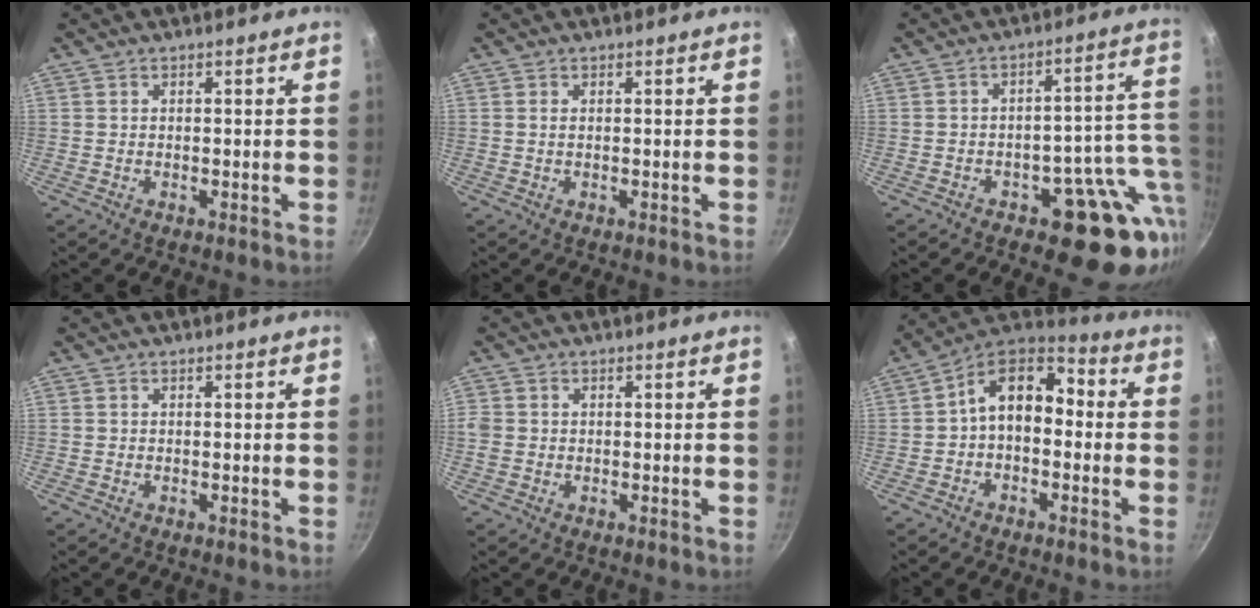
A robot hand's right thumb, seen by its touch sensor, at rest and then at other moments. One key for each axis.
{"total": 0.6, "fx": 0.1, "fy": 0.3, "fz": 0.5, "tx": -0.011, "ty": 0.001, "tz": 0.001}
{"total": 16.4, "fx": -6.3, "fy": 7.2, "fz": 13.3, "tx": -0.086, "ty": 0.057, "tz": -0.072}
{"total": 0.0}
{"total": 2.7, "fx": 0.0, "fy": 2.3, "fz": 1.3, "tx": -0.033, "ty": 0.004, "tz": 0.002}
{"total": 12.2, "fx": 0.0, "fy": 7.9, "fz": 9.4, "tx": -0.113, "ty": 0.045, "tz": -0.019}